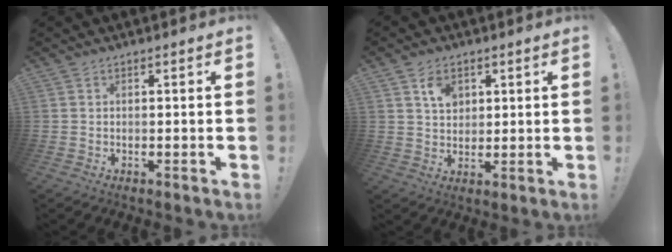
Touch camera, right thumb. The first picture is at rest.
{"total": 5.9, "force": [2.9, 4.4, 2.7], "torque": [-0.025, -0.013, 0.049]}